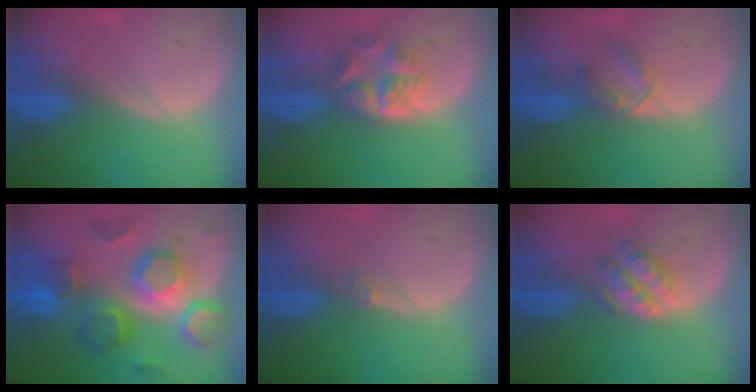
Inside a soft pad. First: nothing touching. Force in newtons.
{"total": 6.1, "press": 5.0, "slide": 3.4}
{"total": 3.4, "press": 3.2, "slide": 1.0}
{"total": 10.4, "press": 10.4, "slide": 0.8}
{"total": 0.7, "press": 0.7, "slide": 0.2}
{"total": 4.2, "press": 4.2, "slide": 0.1}